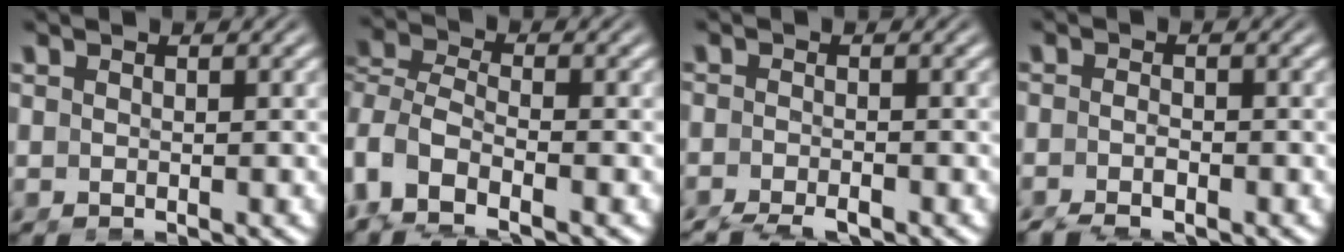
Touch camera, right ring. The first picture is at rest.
{"total": 8.5, "force": [-2.6, 7.0, 4.2], "torque": [-0.132, -0.041, -0.037]}
{"total": 3.0, "force": [-2.6, 1.1, 1.2], "torque": [-0.022, -0.013, -0.040]}
{"total": 3.0, "force": [-2.2, 1.6, 1.3], "torque": [-0.034, -0.011, -0.035]}